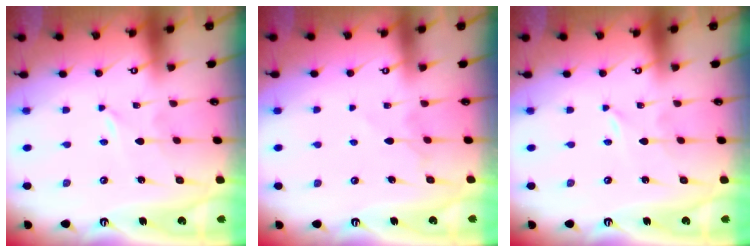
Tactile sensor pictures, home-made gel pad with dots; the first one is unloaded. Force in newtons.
{"total": 5.2, "press": 5.2, "slide": 0.8}
{"total": 0.0}